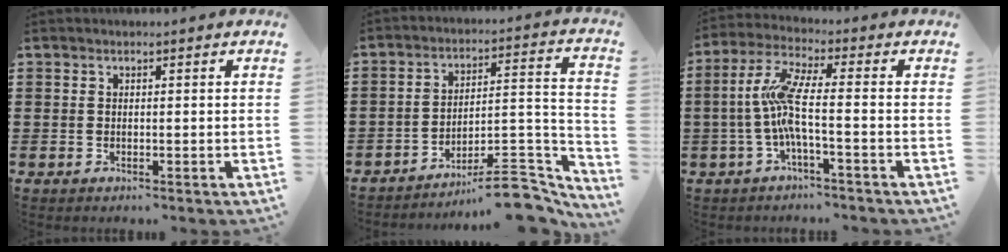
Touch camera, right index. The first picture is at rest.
{"total": 9.9, "force": [-8.3, 2.6, 4.7], "torque": [-0.050, 0.026, -0.157]}
{"total": 7.1, "force": [-1.3, 1.1, 6.9], "torque": [-0.160, -0.012, -0.035]}